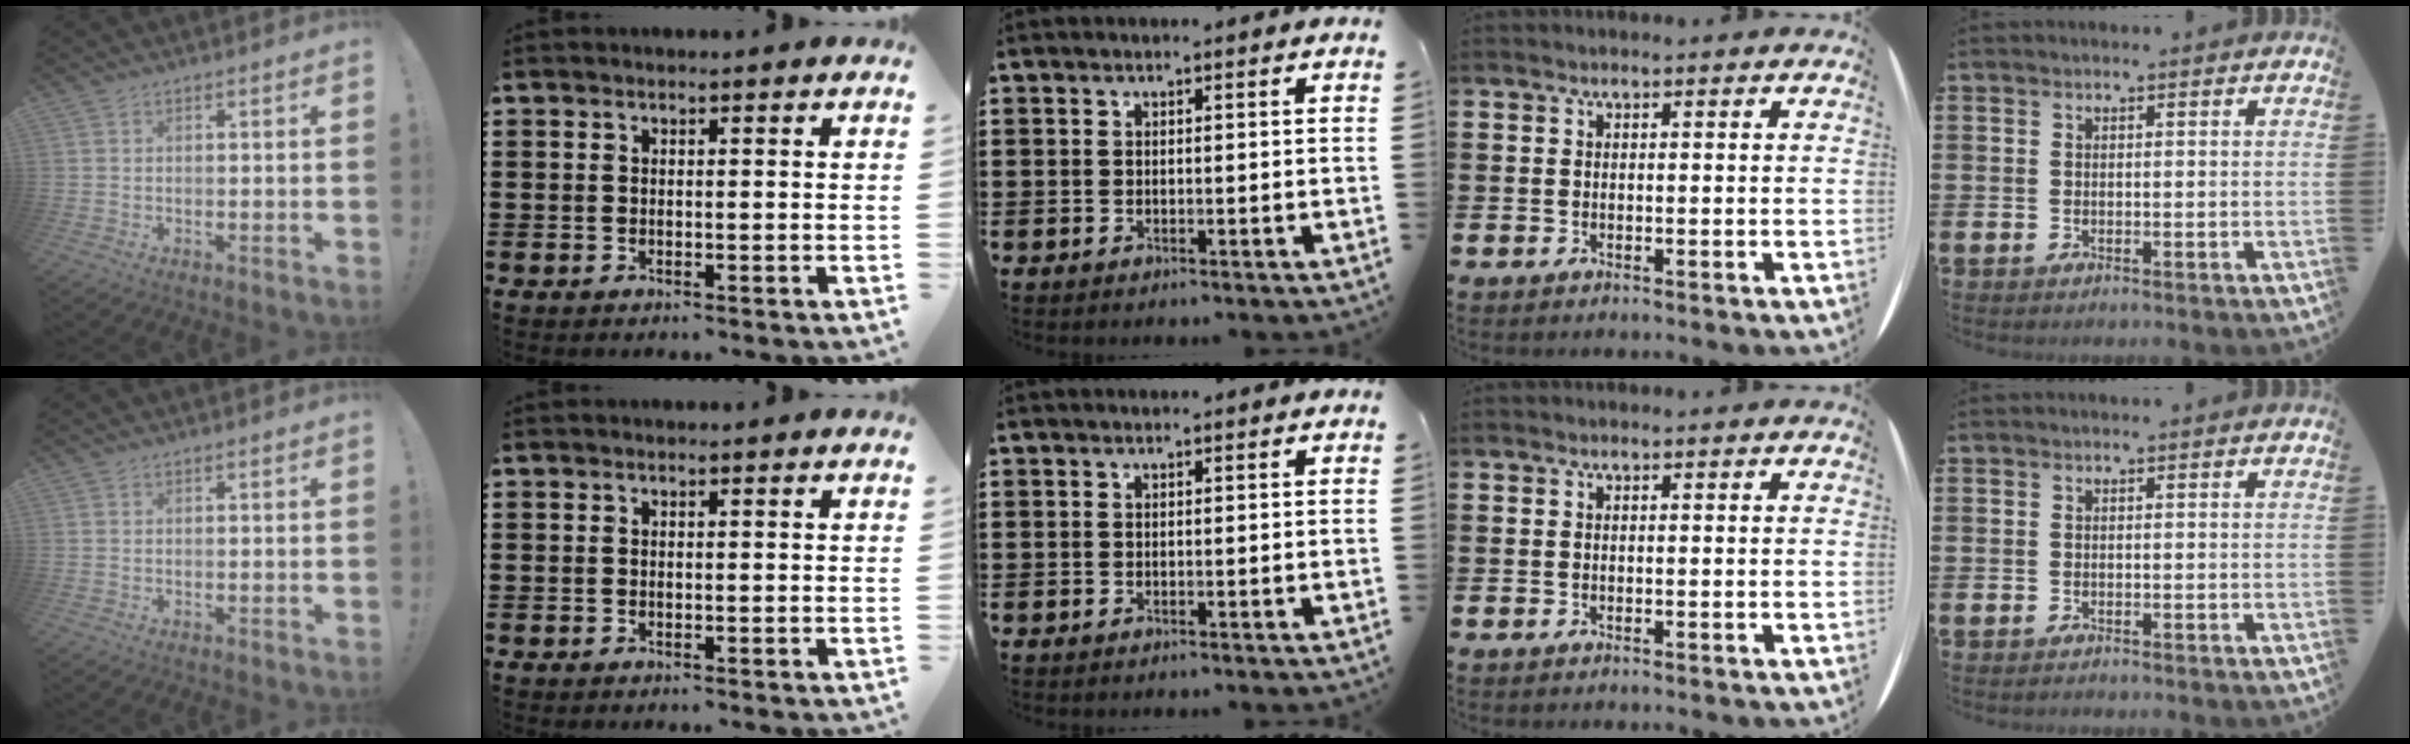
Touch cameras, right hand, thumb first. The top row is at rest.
{}